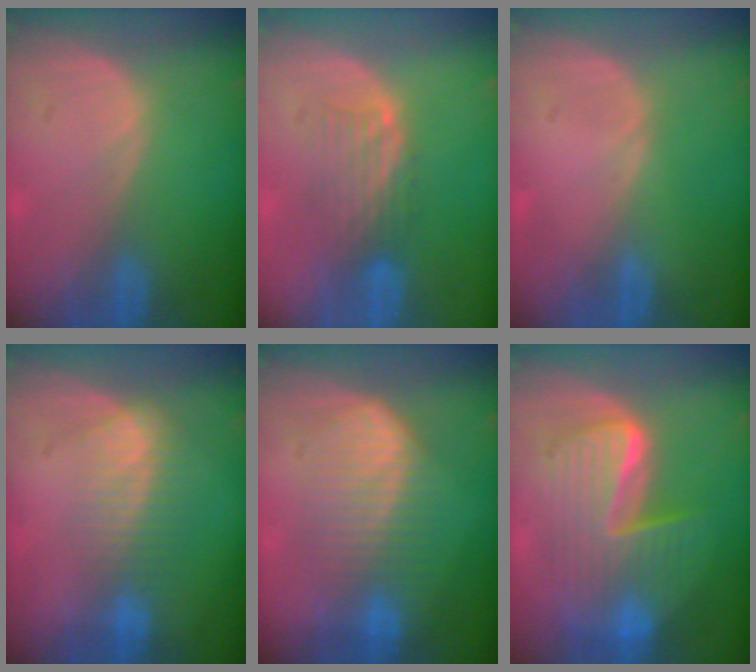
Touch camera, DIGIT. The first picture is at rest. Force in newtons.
{"total": 5.1, "press": 4.4, "slide": 2.6}
{"total": 0.0}
{"total": 7.4, "press": 6.3, "slide": 3.8}
{"total": 7.5, "press": 7.5, "slide": 0.2}
{"total": 10.5, "press": 10.4, "slide": 0.9}